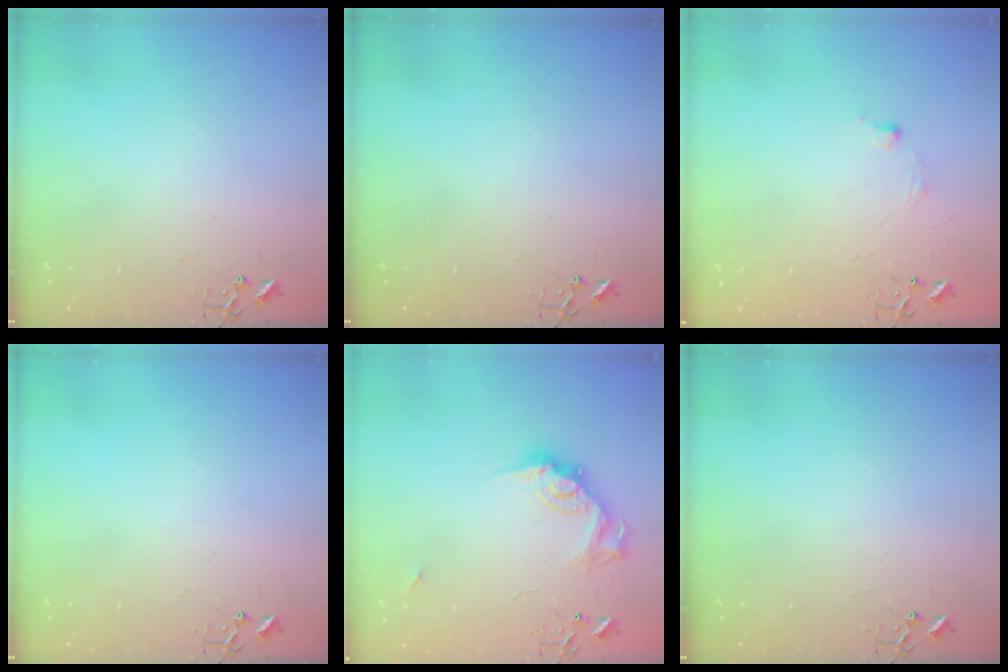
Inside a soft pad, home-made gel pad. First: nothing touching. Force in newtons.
{"total": 0.0}
{"total": 5.8, "press": 5.7, "slide": 0.7}
{"total": 0.0}
{"total": 14.5, "press": 14.5, "slide": 1.2}
{"total": 0.0}